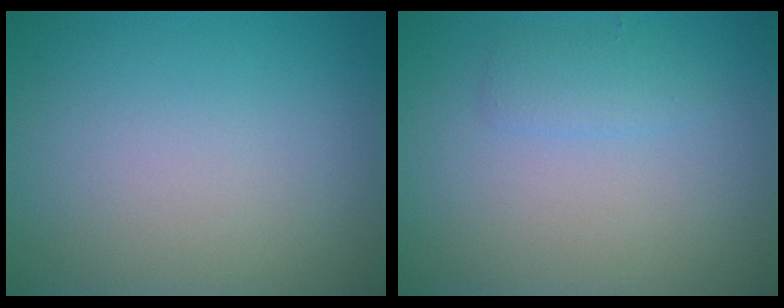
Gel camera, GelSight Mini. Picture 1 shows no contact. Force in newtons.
{"total": 1.4, "press": 1.4, "slide": 0.1}